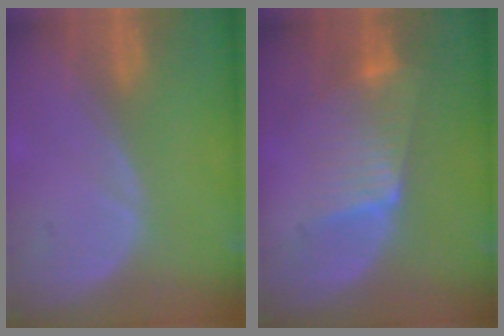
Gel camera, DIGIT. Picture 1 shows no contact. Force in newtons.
{"total": 6.4, "press": 6.1, "slide": 2.2}